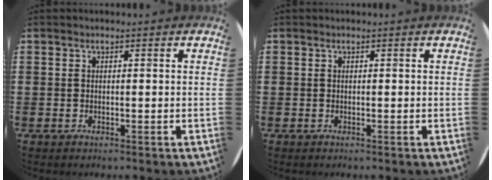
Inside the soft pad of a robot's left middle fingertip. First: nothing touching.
{"total": 0.0}